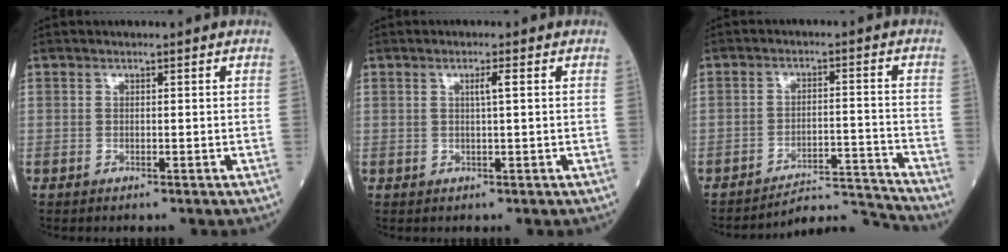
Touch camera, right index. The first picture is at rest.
{"total": 1.8, "force": [0.4, -0.3, 1.7], "torque": [-0.031, 0.000, 0.006]}
{"total": 8.1, "force": [-7.6, -2.7, -1.2], "torque": [0.026, 0.021, -0.125]}